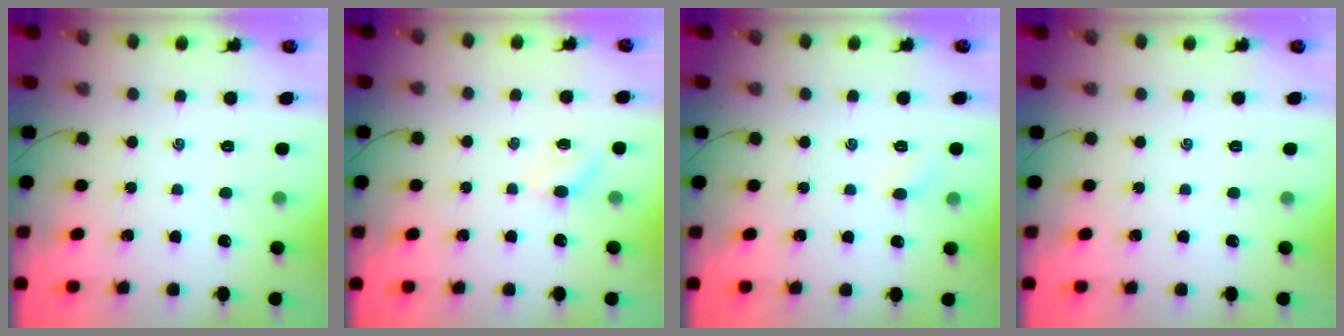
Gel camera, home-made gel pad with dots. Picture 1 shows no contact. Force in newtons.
{"total": 2.1, "press": 2.0, "slide": 0.7}
{"total": 2.5, "press": 2.4, "slide": 0.7}
{"total": 0.0}